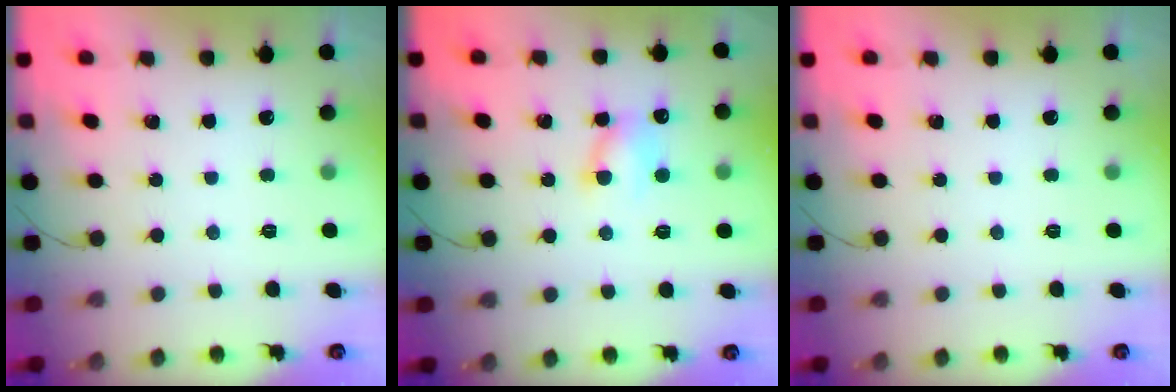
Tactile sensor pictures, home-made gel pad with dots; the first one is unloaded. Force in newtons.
{"total": 6.0, "press": 5.9, "slide": 0.8}
{"total": 0.0}